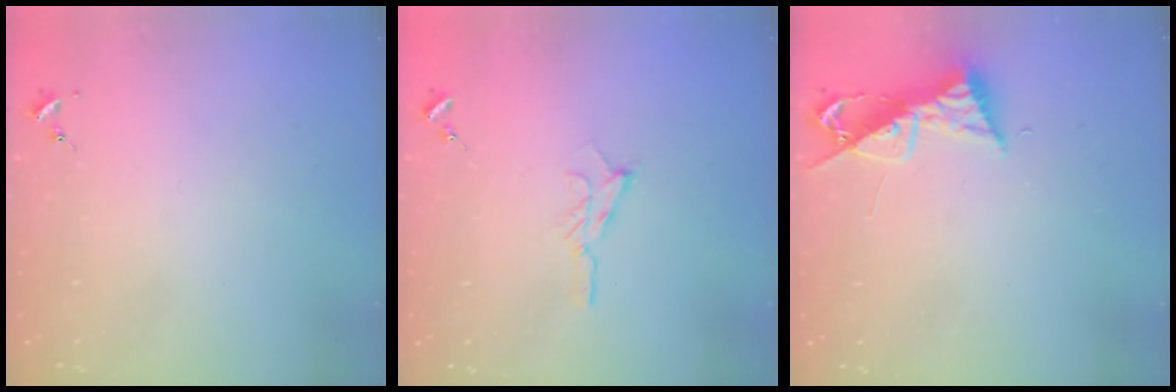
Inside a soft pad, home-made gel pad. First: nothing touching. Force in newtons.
{"total": 4.8, "press": 4.8, "slide": 0.5}
{"total": 9.2, "press": 9.2, "slide": 0.5}